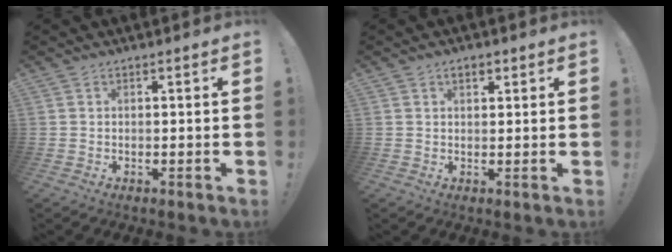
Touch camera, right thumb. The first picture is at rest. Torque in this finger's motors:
{"motor_torque": [-0.13, 0.37, 0.00, 0.00, 0.03]}